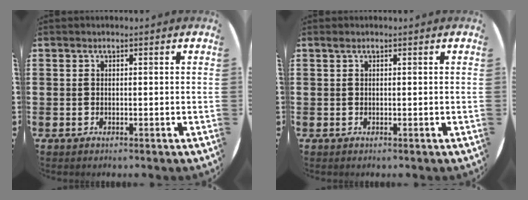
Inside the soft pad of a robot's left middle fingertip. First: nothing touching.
{"total": 0.0}